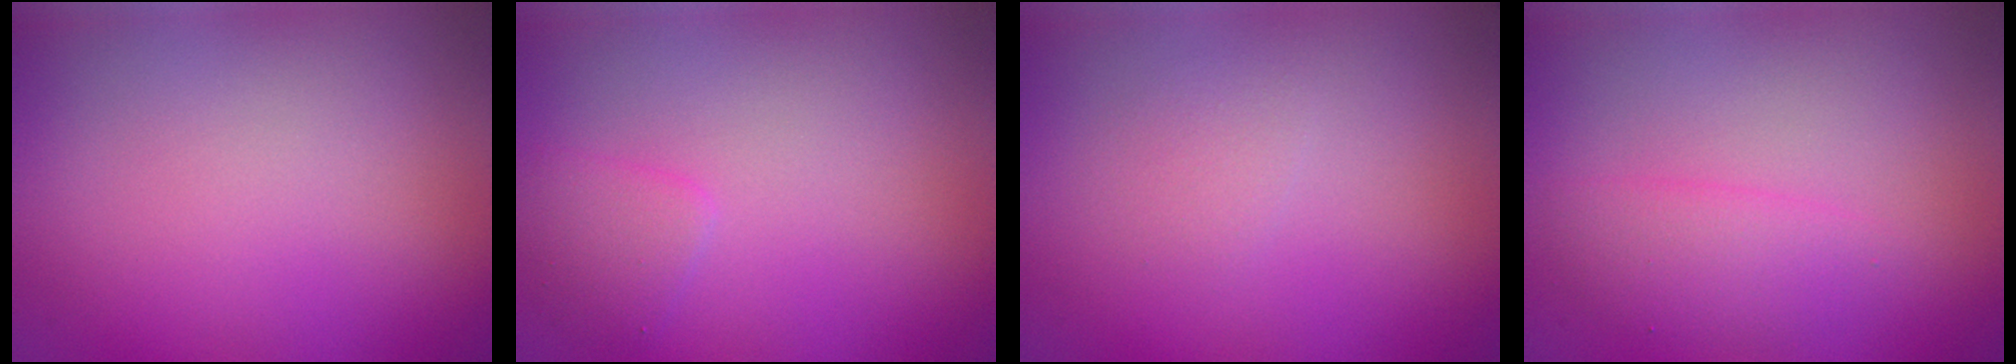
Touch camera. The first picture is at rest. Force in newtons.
{"total": 1.6, "press": 1.6, "slide": 0.1}
{"total": 1.3, "press": 1.3, "slide": 0.2}
{"total": 2.0, "press": 2.0, "slide": 0.1}